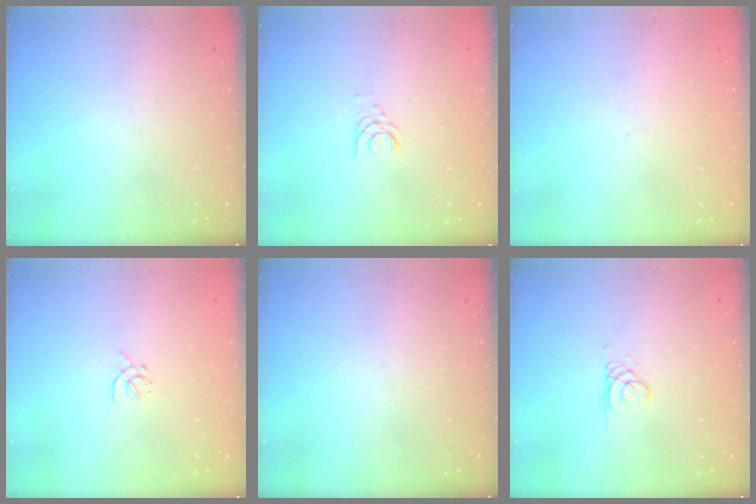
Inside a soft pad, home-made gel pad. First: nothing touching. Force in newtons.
{"total": 1.7, "press": 1.7, "slide": 0.2}
{"total": 0.0}
{"total": 1.4, "press": 1.3, "slide": 0.5}
{"total": 0.0}
{"total": 1.3, "press": 1.3, "slide": 0.1}